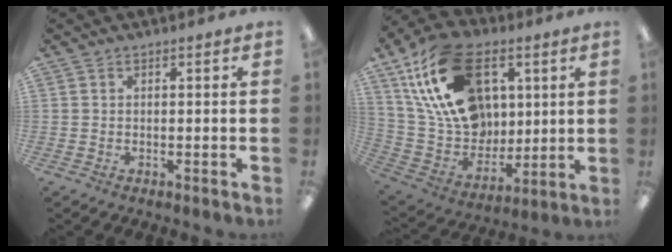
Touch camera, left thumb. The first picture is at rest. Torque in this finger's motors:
{"motor_torque": [0.54, 0.92, 1.43, -1.34, 0.33]}